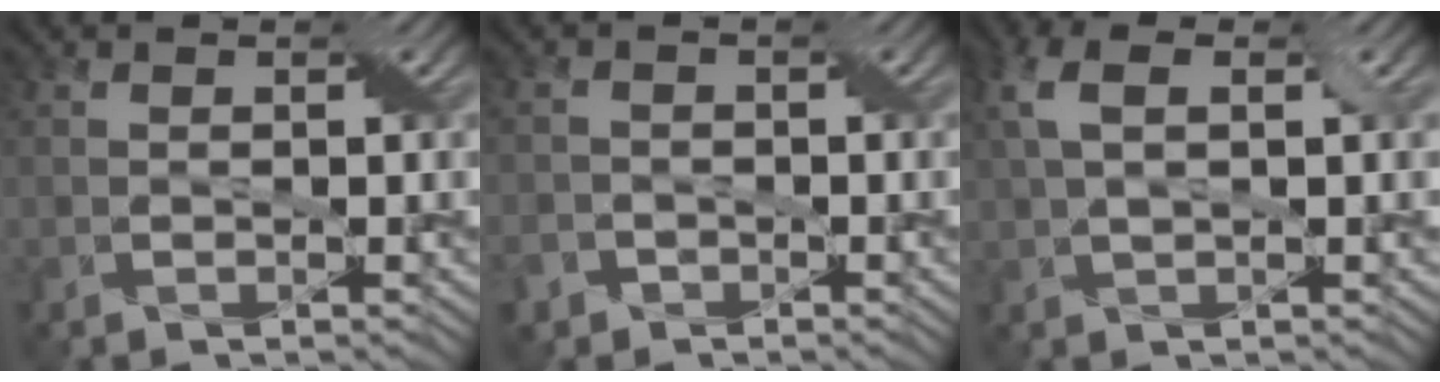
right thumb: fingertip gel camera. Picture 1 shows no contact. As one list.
[{"total": 3.3, "force": [-2.2, 2.3, 0.6], "torque": [-0.012, 0.001, -0.044]}, {"total": 5.0, "force": [1.5, 2.1, 4.3], "torque": [-0.105, 0.015, 0.028]}]